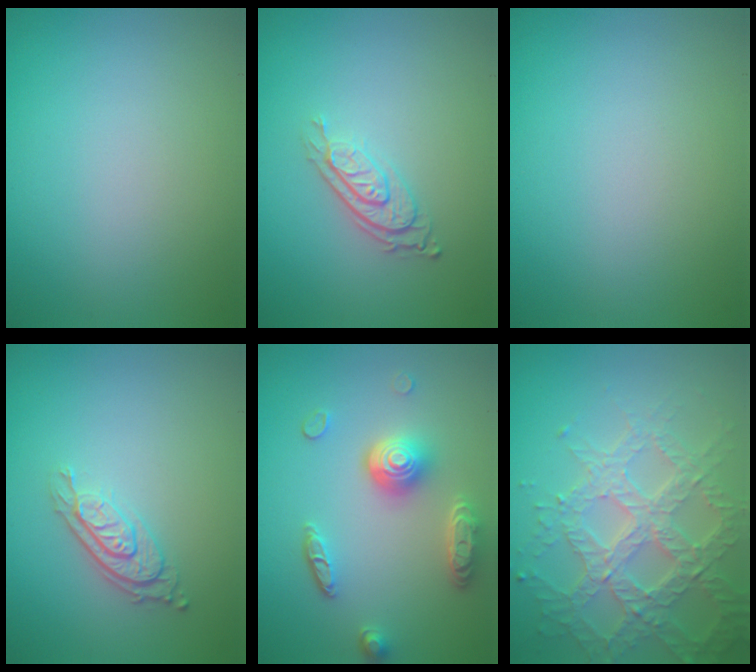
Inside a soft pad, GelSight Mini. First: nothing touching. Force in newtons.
{"total": 2.9, "press": 2.1, "slide": 2.1}
{"total": 0.0}
{"total": 3.0, "press": 2.2, "slide": 2.0}
{"total": 4.8, "press": 3.7, "slide": 3.1}
{"total": 6.1, "press": 4.8, "slide": 3.7}